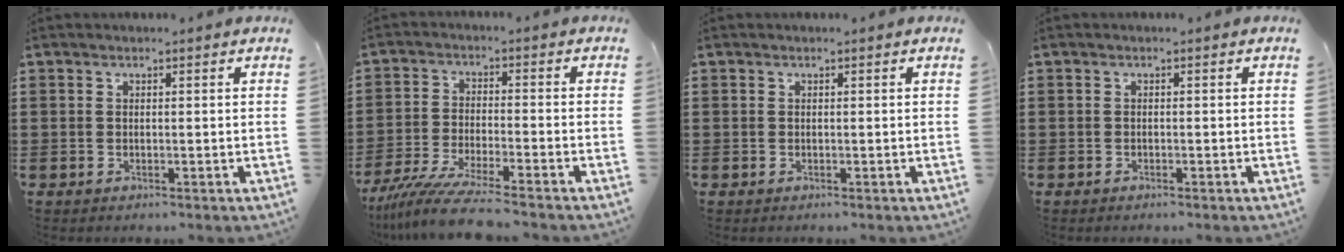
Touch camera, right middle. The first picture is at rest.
{"total": 7.4, "force": [-6.3, -0.4, 3.8], "torque": [-0.083, -0.016, -0.122]}
{"total": 0.0}
{"total": 0.6, "force": [-0.4, -0.3, 0.3], "torque": [-0.005, -0.006, -0.005]}